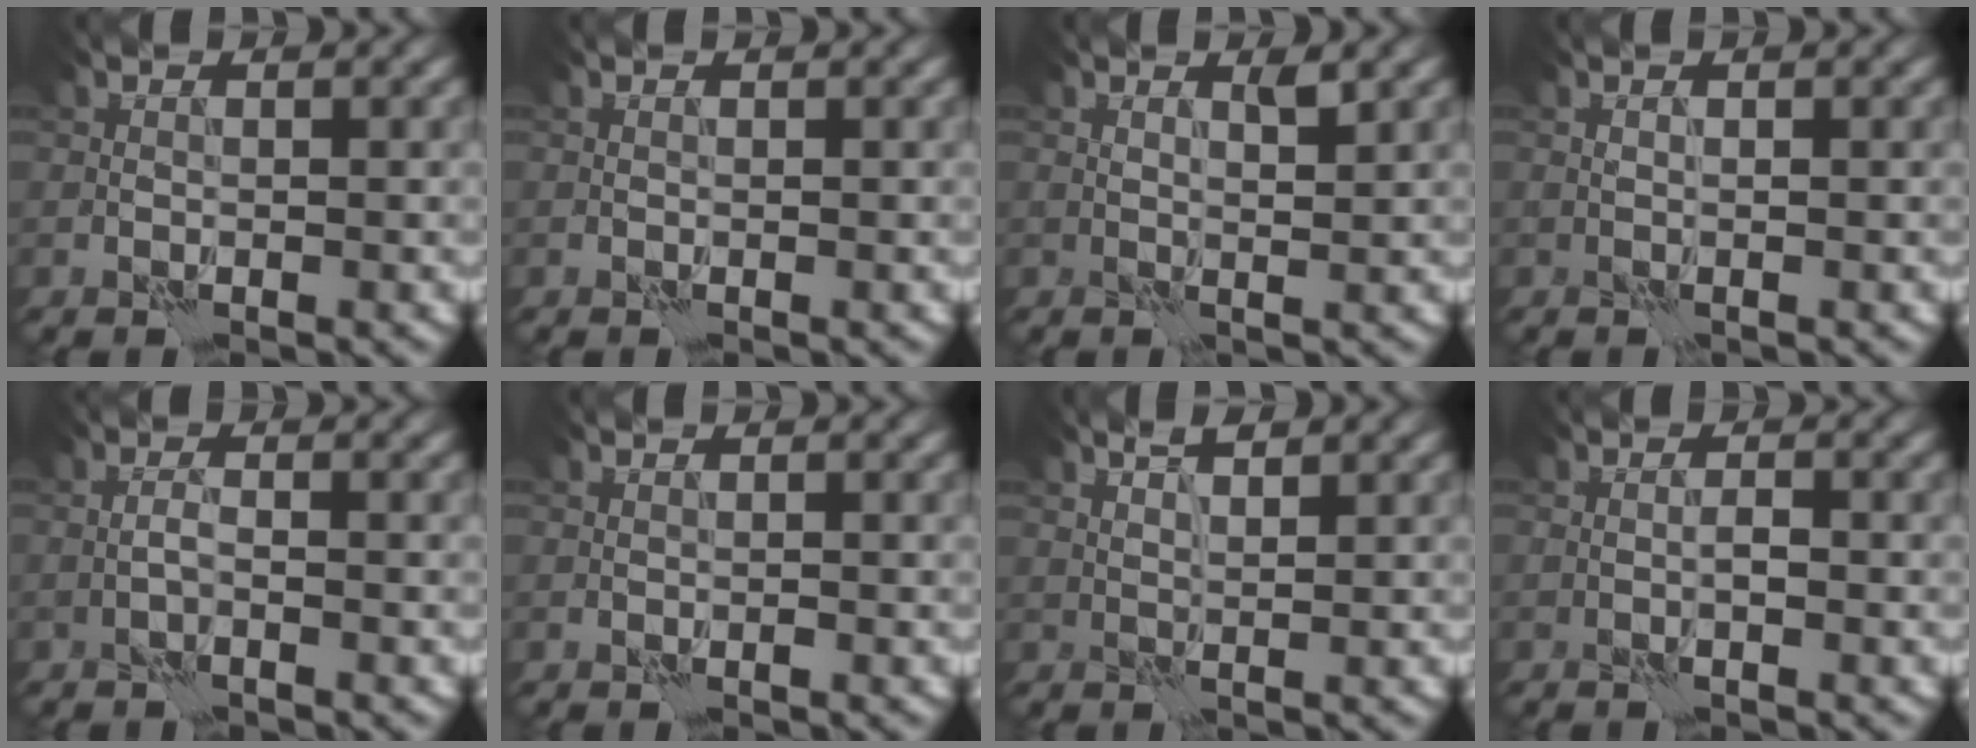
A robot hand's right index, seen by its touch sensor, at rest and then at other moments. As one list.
[{"total": 0.0}, {"total": 1.5, "force": [1.3, -0.7, 0.1], "torque": [-0.004, -0.005, 0.026]}, {"total": 0.9, "force": [0.6, -0.6, -0.2], "torque": [0.002, -0.002, 0.015]}, {"total": 0.7, "force": [0.0, -0.7, 0.1], "torque": [-0.004, 0.003, 0.000]}, {"total": 0.0}, {"total": 1.9, "force": [1.8, -0.4, 0.3], "torque": [-0.004, -0.003, 0.037]}, {"total": 0.7, "force": [0.2, -0.6, 0.2], "torque": [-0.003, 0.002, 0.006]}]